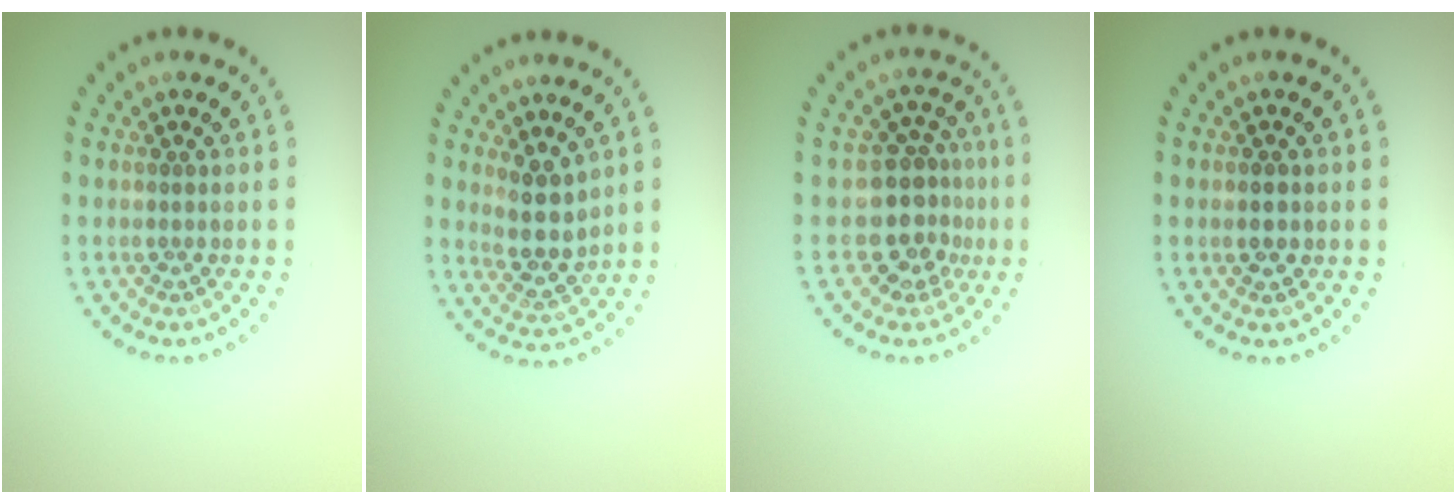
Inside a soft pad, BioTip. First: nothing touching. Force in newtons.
{"total": 2.9, "press": 2.3, "slide": 1.7}
{"total": 4.0, "press": 3.2, "slide": 2.3}
{"total": 1.8, "press": 1.8, "slide": 0.2}